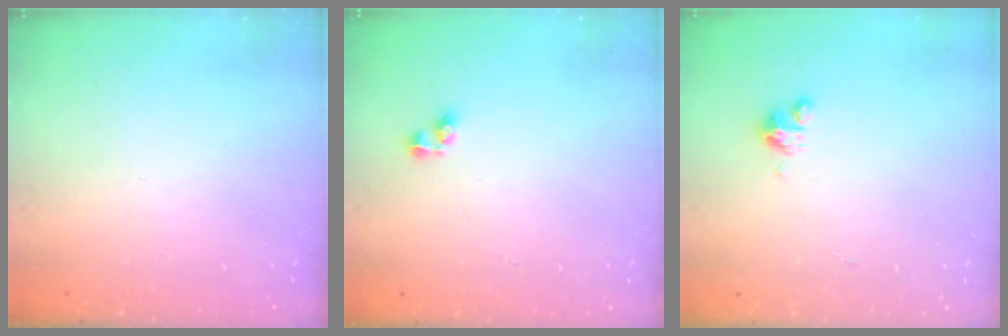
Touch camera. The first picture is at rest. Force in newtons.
{"total": 3.8, "press": 3.8, "slide": 0.6}
{"total": 2.8, "press": 2.8, "slide": 0.2}